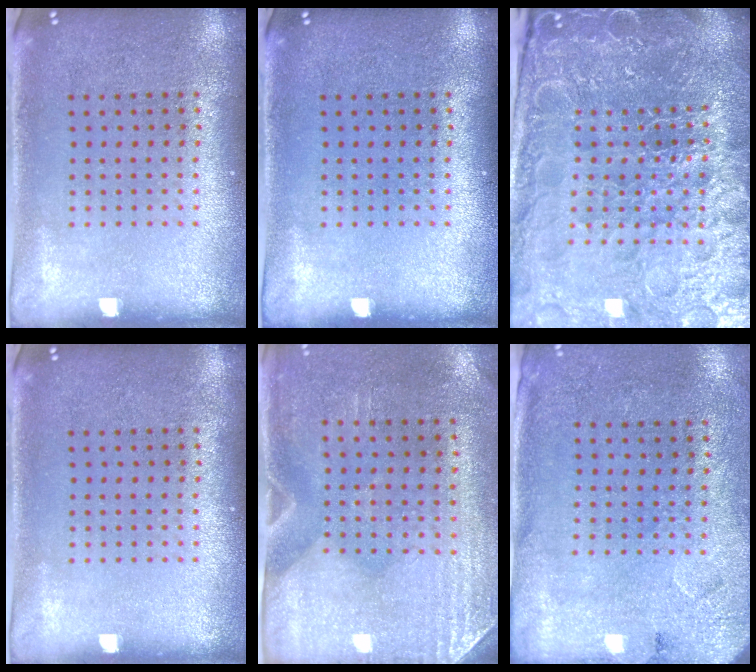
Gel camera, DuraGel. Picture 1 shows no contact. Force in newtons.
{"total": 0.0}
{"total": 6.2, "press": 5.5, "slide": 2.9}
{"total": 0.0}
{"total": 2.9, "press": 2.5, "slide": 1.5}
{"total": 2.7, "press": 2.2, "slide": 1.5}